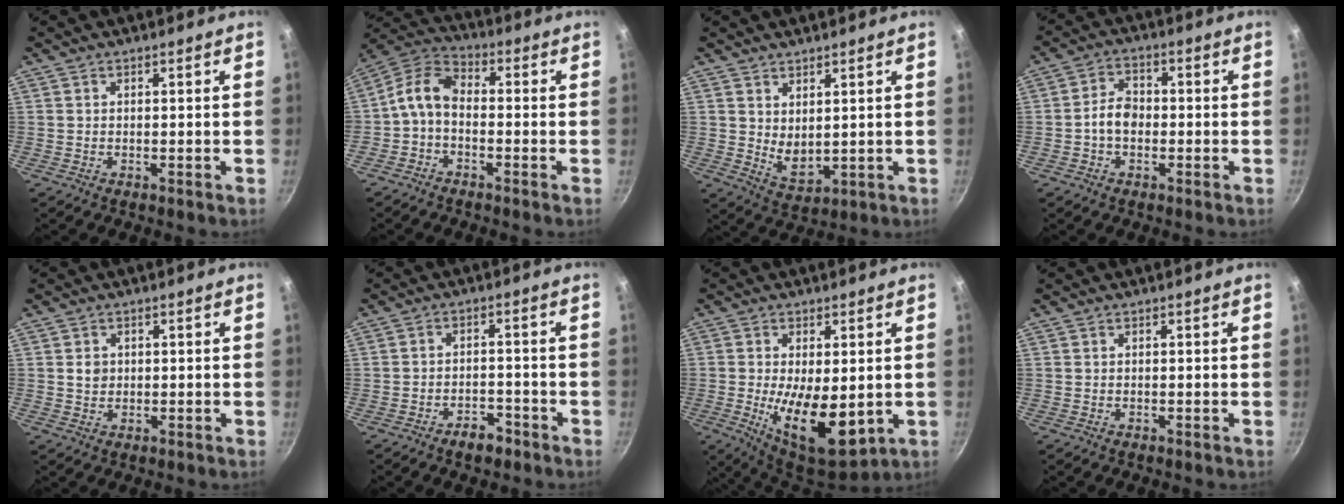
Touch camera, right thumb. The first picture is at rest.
{"total": 7.2, "force": [-1.8, 4.5, 5.3], "torque": [-0.111, 0.043, -0.050]}
{"total": 5.4, "force": [2.1, 3.0, 4.0], "torque": [-0.057, -0.029, 0.047]}
{"total": 5.1, "force": [-1.1, 3.7, 3.3], "torque": [-0.039, 0.022, -0.026]}
{"total": 2.3, "force": [0.4, 2.0, 1.1], "torque": [-0.009, 0.002, 0.007]}
{"total": 4.3, "force": [-3.1, 2.1, 2.1], "torque": [-0.021, 0.029, -0.044]}
{"total": 14.7, "force": [-1.7, 6.7, 12.9], "torque": [-0.193, -0.016, -0.012]}
{"total": 0.0}